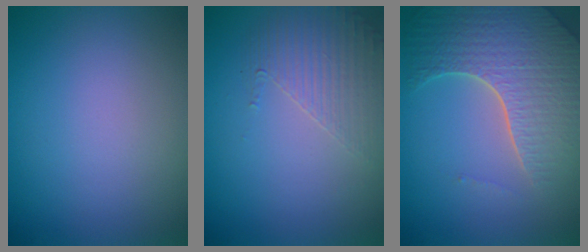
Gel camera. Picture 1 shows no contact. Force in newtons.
{"total": 1.8, "press": 1.2, "slide": 1.3}
{"total": 7.8, "press": 5.6, "slide": 5.5}